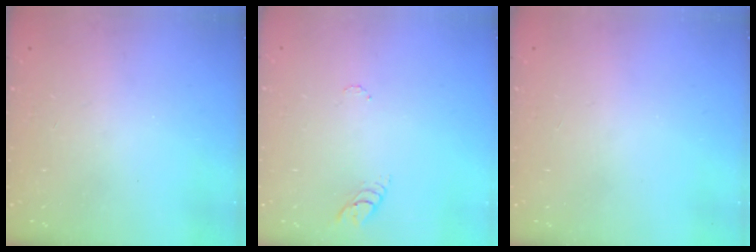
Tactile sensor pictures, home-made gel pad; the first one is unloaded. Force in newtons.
{"total": 4.1, "press": 4.0, "slide": 0.4}
{"total": 0.0}